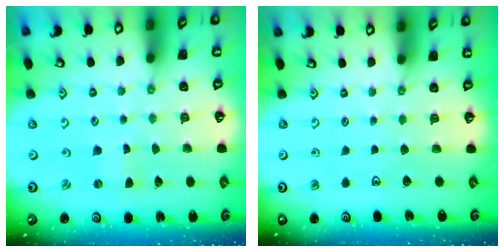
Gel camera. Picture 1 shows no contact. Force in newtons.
{"total": 0.0}